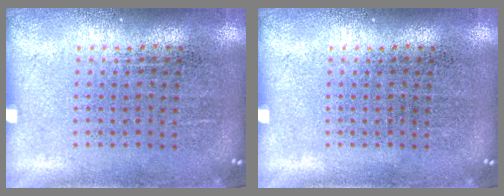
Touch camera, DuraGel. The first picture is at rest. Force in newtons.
{"total": 0.0}